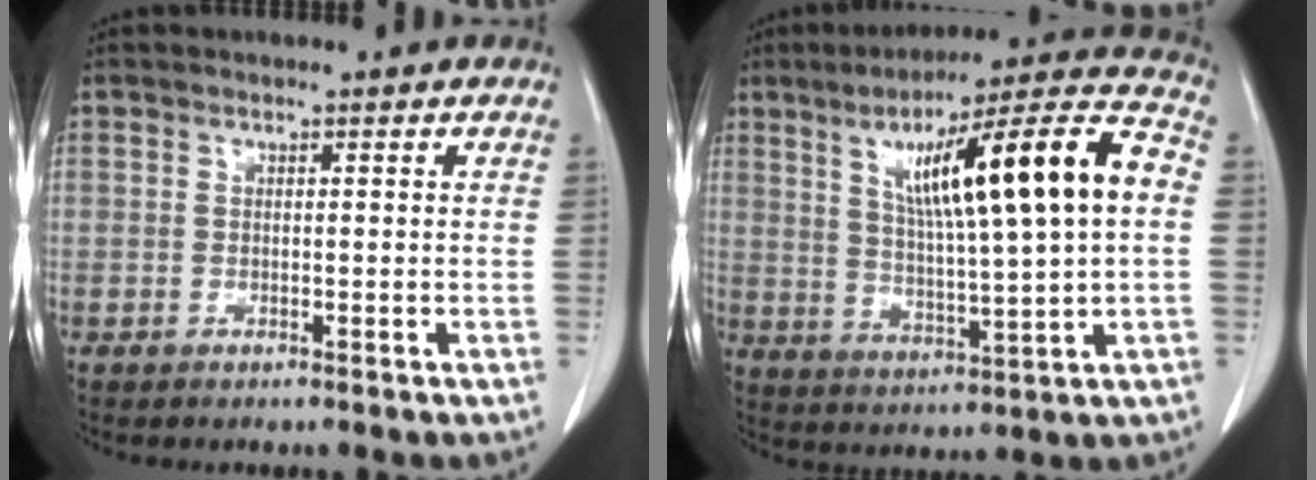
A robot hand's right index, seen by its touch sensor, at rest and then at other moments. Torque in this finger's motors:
{"motor_torque": [0.90, 0.03, 0.51, 0.21]}